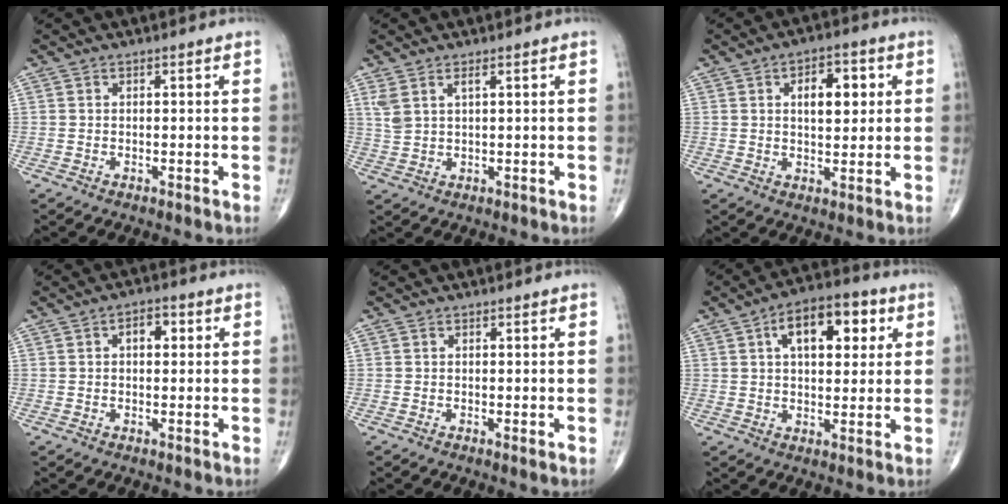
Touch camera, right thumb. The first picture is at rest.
{"total": 3.5, "force": [1.8, 1.1, 2.7], "torque": [-0.065, -0.002, 0.046]}
{"total": 7.8, "force": [2.1, 4.2, 6.3], "torque": [-0.066, -0.003, 0.030]}
{"total": 3.7, "force": [0.9, 2.2, 2.8], "torque": [-0.031, 0.009, 0.010]}
{"total": 0.6, "force": [0.1, 0.1, 0.6], "torque": [-0.014, -0.004, 0.000]}
{"total": 12.8, "force": [4.3, 6.7, 10.0], "torque": [-0.121, 0.010, 0.061]}